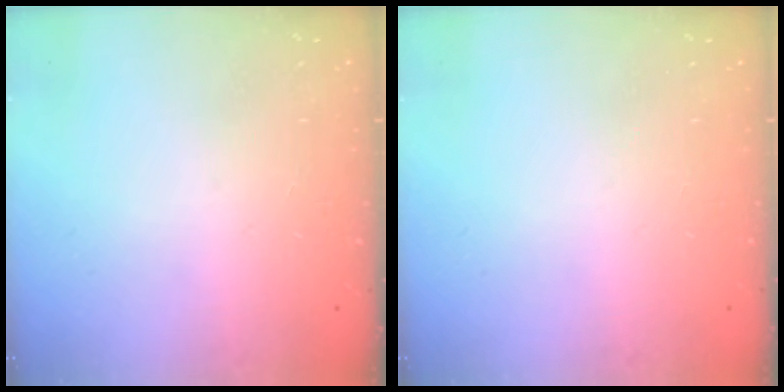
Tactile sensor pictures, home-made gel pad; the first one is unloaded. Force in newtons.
{"total": 0.0}